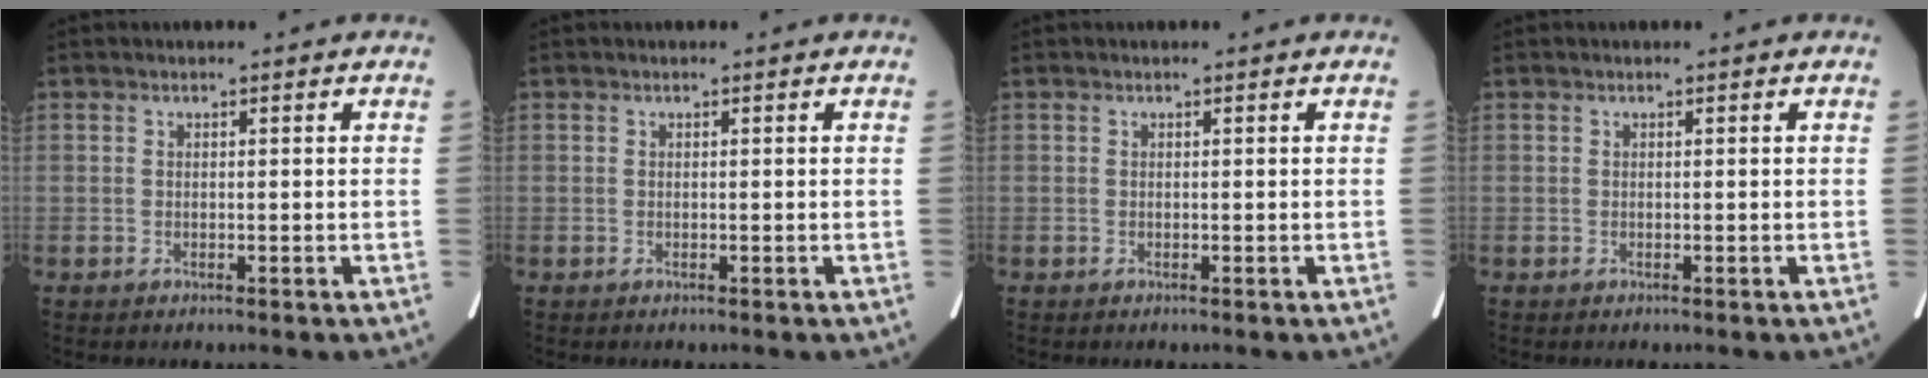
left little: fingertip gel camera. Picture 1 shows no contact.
{"total": 0.0}
{"total": 0.0}
{"total": 0.0}